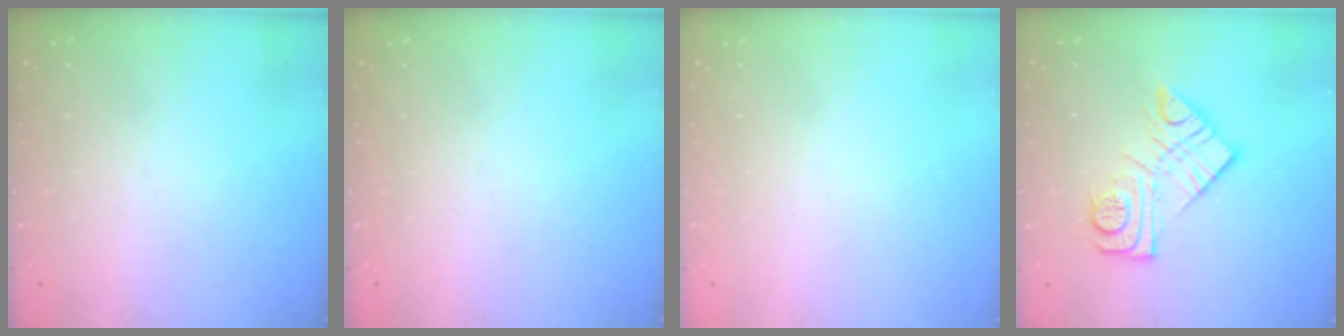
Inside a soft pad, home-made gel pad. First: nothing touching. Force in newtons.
{"total": 0.0}
{"total": 1.7, "press": 1.7, "slide": 0.1}
{"total": 12.3, "press": 12.2, "slide": 0.8}